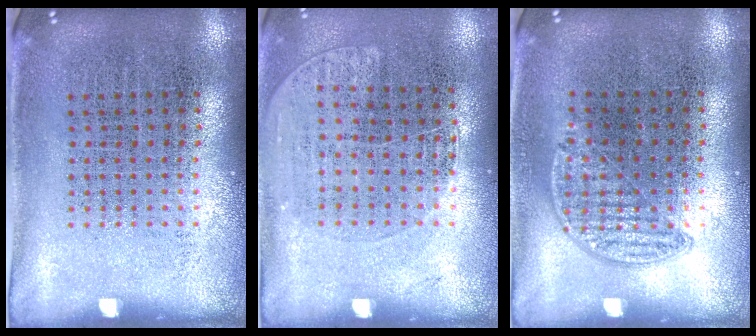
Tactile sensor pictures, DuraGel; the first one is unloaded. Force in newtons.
{"total": 1.1, "press": 0.9, "slide": 0.5}
{"total": 0.8, "press": 0.6, "slide": 0.5}